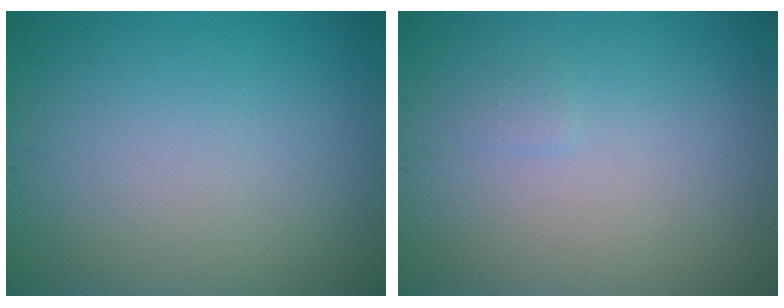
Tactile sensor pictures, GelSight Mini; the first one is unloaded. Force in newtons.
{"total": 0.5, "press": 0.5, "slide": 0.1}